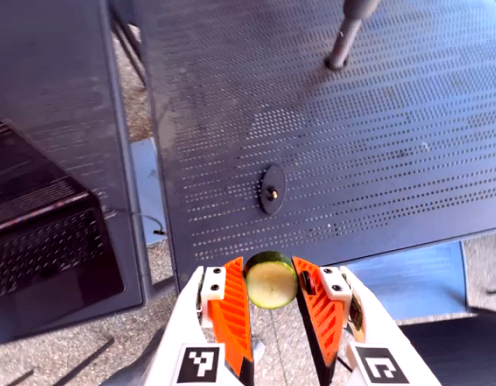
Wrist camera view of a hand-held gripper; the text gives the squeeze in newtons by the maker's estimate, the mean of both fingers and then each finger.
{"total": 10.5, "left": 10.0, "right": 11.0}